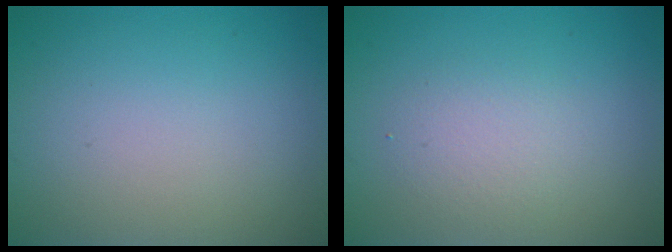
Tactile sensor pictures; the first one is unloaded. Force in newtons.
{"total": 2.2, "press": 2.2, "slide": 0.3}